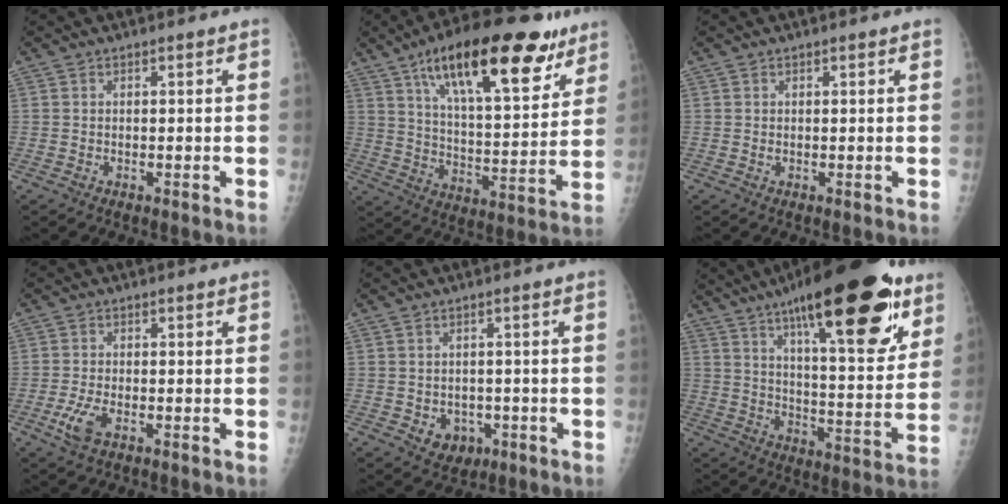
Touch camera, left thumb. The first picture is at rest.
{"total": 25.5, "force": [14.8, 9.0, 18.8], "torque": [-0.261, -0.037, 0.237]}
{"total": 0.7, "force": [0.3, 0.3, 0.5], "torque": [-0.006, -0.001, 0.007]}
{"total": 4.1, "force": [-1.8, 1.8, 3.2], "torque": [-0.077, -0.001, -0.033]}
{"total": 5.0, "force": [-1.5, 4.2, 2.3], "torque": [-0.013, 0.010, -0.008]}
{"total": 28.7, "force": [16.4, 8.7, 21.9], "torque": [-0.298, -0.042, 0.248]}